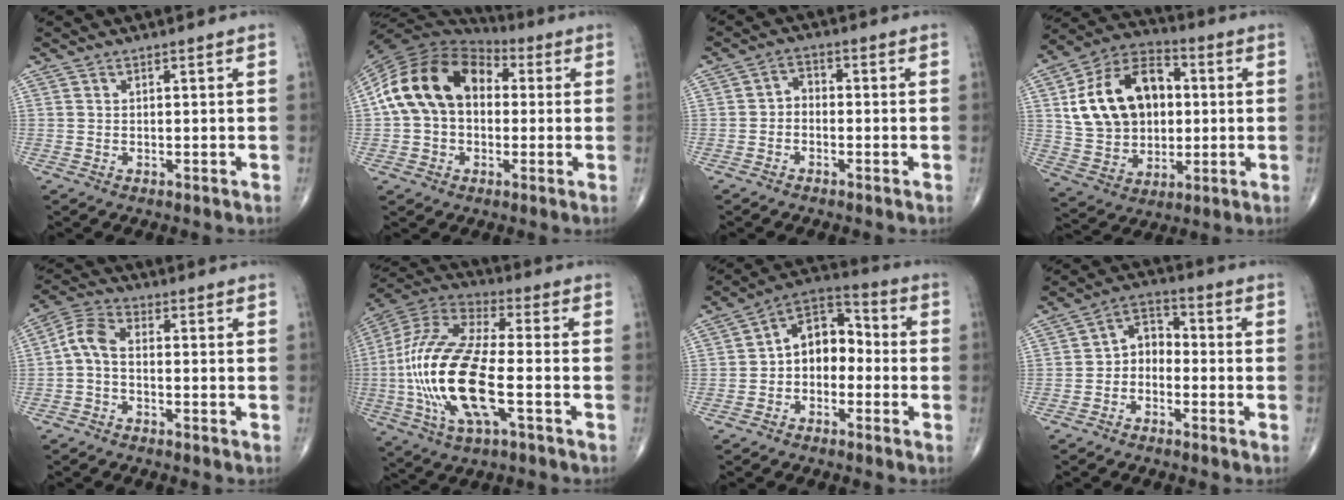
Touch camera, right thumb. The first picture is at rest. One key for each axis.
{"total": 17.6, "fx": 2.0, "fy": 12.5, "fz": 12.2, "tx": -0.216, "ty": 0.040, "tz": 0.026}
{"total": 2.7, "fx": -1.0, "fy": 1.9, "fz": 1.5, "tx": -0.013, "ty": 0.020, "tz": -0.028}
{"total": 19.4, "fx": 3.1, "fy": 14.0, "fz": 13.0, "tx": -0.195, "ty": 0.019, "tz": 0.057}
{"total": 5.5, "fx": -1.1, "fy": 3.0, "fz": 4.5, "tx": -0.095, "ty": 0.023, "tz": -0.034}
{"total": 22.7, "fx": -4.5, "fy": 7.8, "fz": 20.8, "tx": -0.467, "ty": 0.016, "tz": -0.080}
{"total": 10.0, "fx": -1.5, "fy": 7.1, "fz": 6.8, "tx": -0.074, "ty": 0.044, "tz": -0.046}
{"total": 5.7, "fx": -1.8, "fy": 4.2, "fz": 3.4, "tx": -0.037, "ty": 0.034, "tz": -0.048}